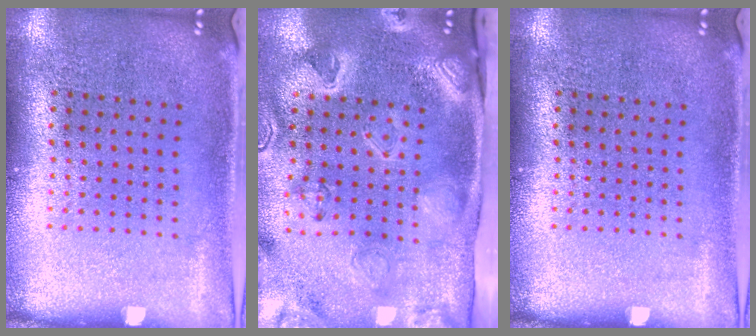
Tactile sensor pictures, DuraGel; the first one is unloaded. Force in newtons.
{"total": 3.1, "press": 3.1, "slide": 0.5}
{"total": 0.0}